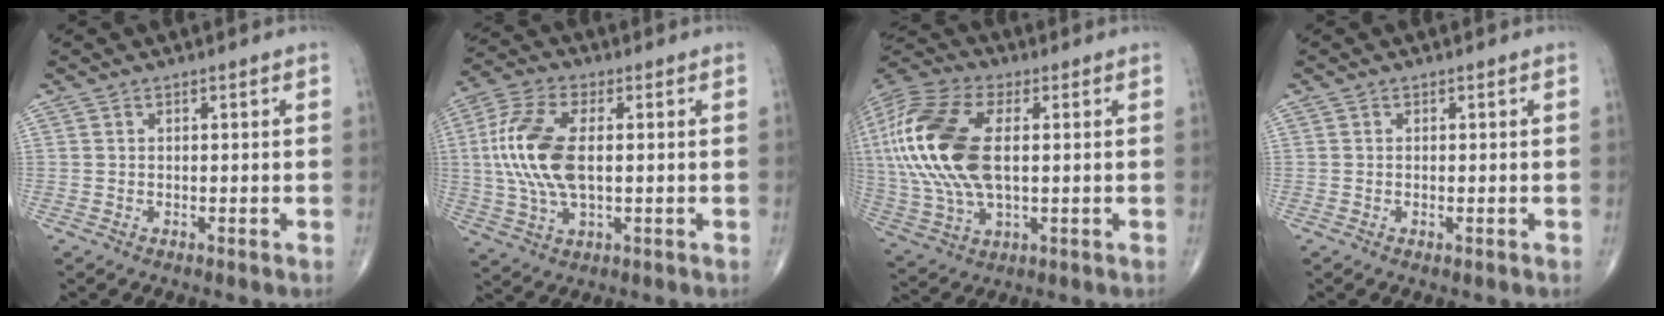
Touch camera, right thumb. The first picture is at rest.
{"total": 14.1, "force": [0.9, 7.0, 12.3], "torque": [-0.272, 0.007, 0.017]}
{"total": 23.2, "force": [2.6, 12.0, 19.7], "torque": [-0.449, 0.003, 0.045]}
{"total": 0.5, "force": [-0.2, 0.1, 0.5], "torque": [-0.010, -0.003, -0.004]}